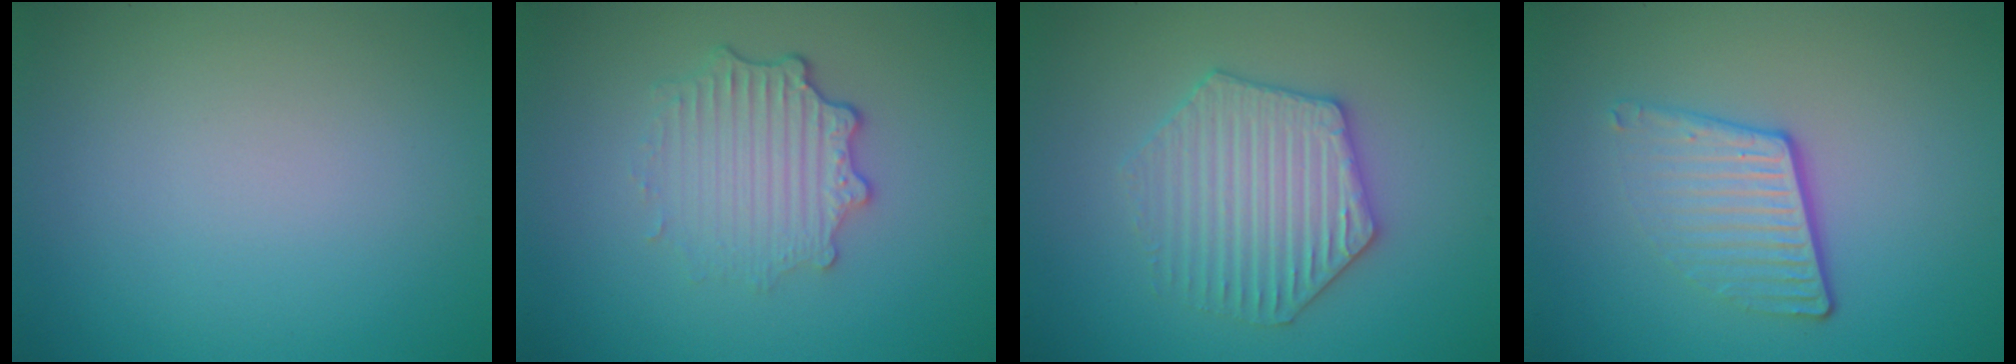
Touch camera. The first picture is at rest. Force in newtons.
{"total": 3.6, "press": 2.8, "slide": 2.3}
{"total": 4.1, "press": 4.1, "slide": 0.7}
{"total": 4.0, "press": 2.7, "slide": 3.0}